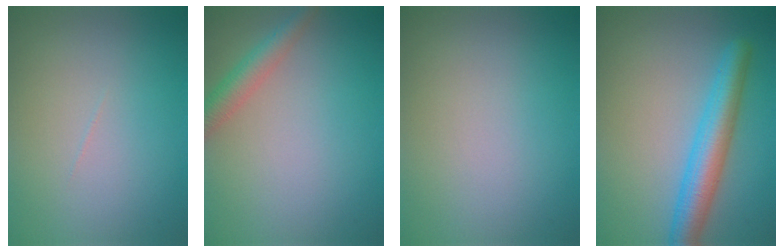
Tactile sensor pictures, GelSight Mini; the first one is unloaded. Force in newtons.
{"total": 2.6, "press": 2.6, "slide": 0.1}
{"total": 0.0}
{"total": 5.0, "press": 5.0, "slide": 0.1}